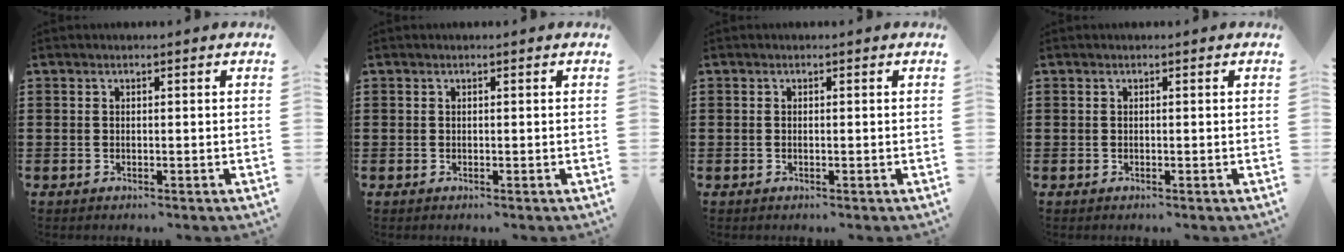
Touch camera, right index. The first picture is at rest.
{"total": 0.0}
{"total": 0.0}
{"total": 0.0}